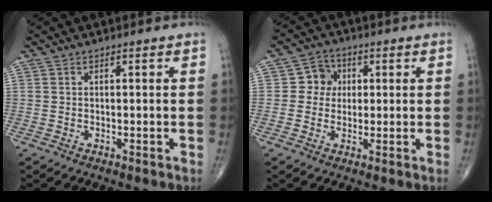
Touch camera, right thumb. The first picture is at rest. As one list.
[{"total": 4.9, "force": [0.6, 4.6, 1.6], "torque": [0.007, 0.009, 0.002]}]